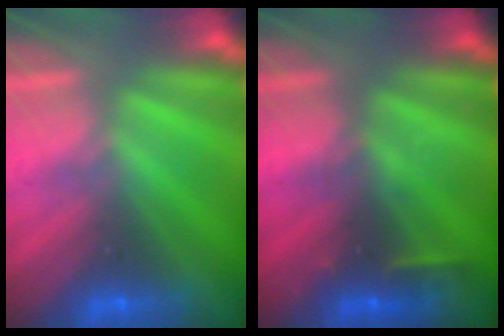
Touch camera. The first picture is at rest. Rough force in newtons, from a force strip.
{"total": 2.4}